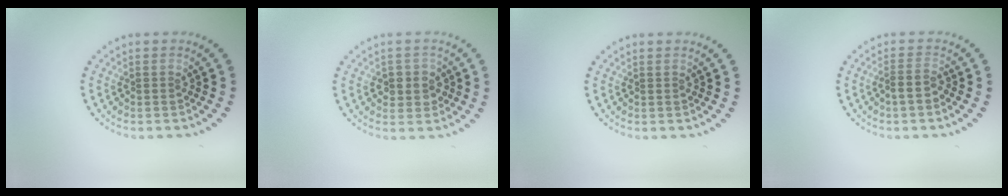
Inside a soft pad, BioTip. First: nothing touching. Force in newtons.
{"total": 2.4, "press": 2.2, "slide": 1.0}
{"total": 0.0}
{"total": 1.5, "press": 1.2, "slide": 1.0}